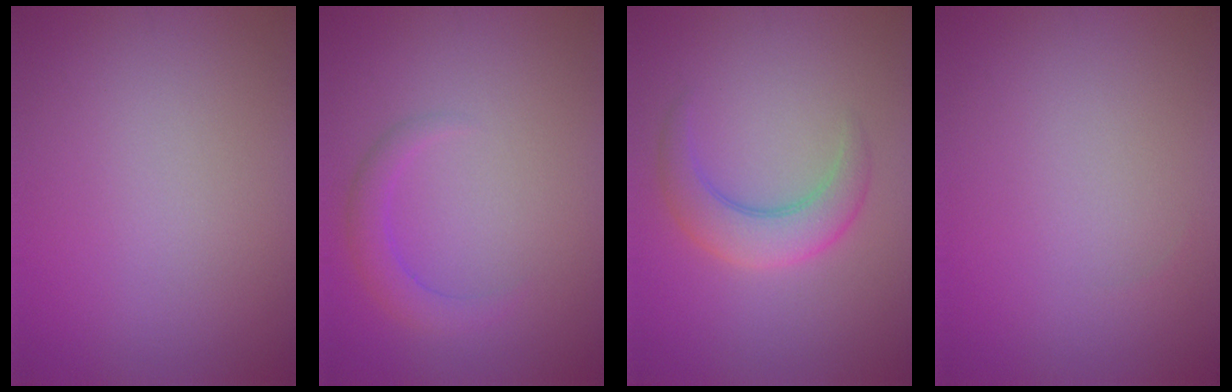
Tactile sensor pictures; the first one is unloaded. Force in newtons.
{"total": 2.1, "press": 2.1, "slide": 0.3}
{"total": 3.8, "press": 3.8, "slide": 0.2}
{"total": 0.0}